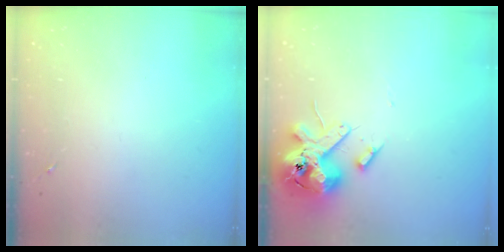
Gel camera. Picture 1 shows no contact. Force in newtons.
{"total": 14.5, "press": 14.4, "slide": 2.4}